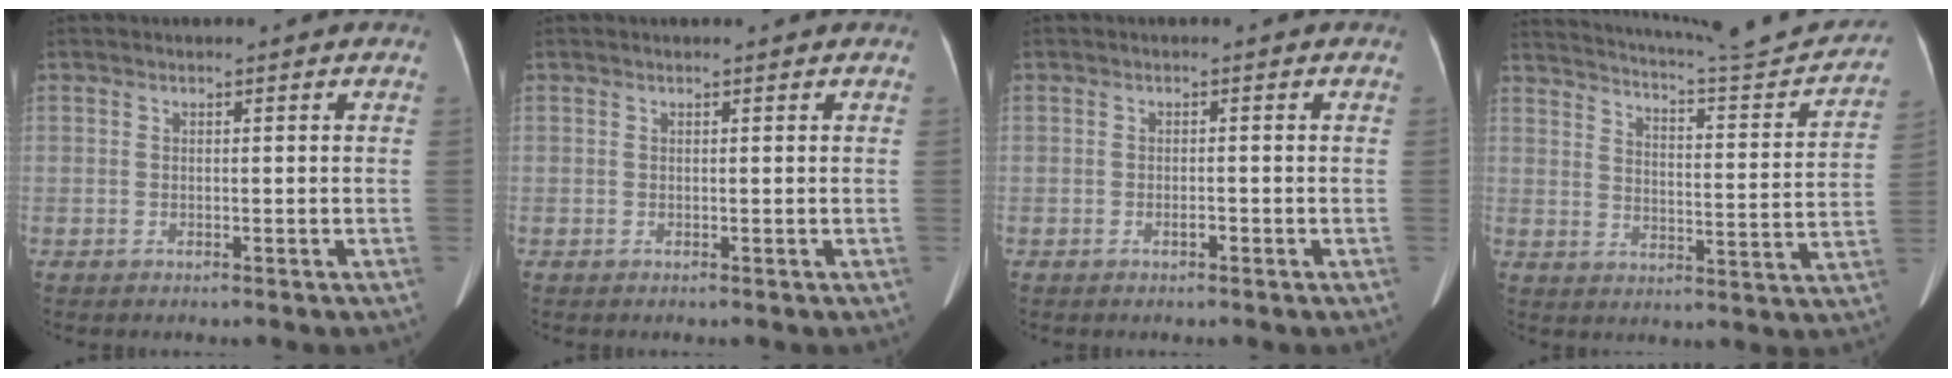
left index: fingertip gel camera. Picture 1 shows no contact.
{"total": 0.6, "force": [0.6, 0.0, 0.2], "torque": [-0.008, 0.007, 0.005]}
{"total": 0.9, "force": [-0.7, 0.3, 0.6], "torque": [-0.011, 0.002, -0.012]}
{"total": 21.0, "force": [19.8, 0.7, 7.1], "torque": [-0.114, -0.052, 0.255]}